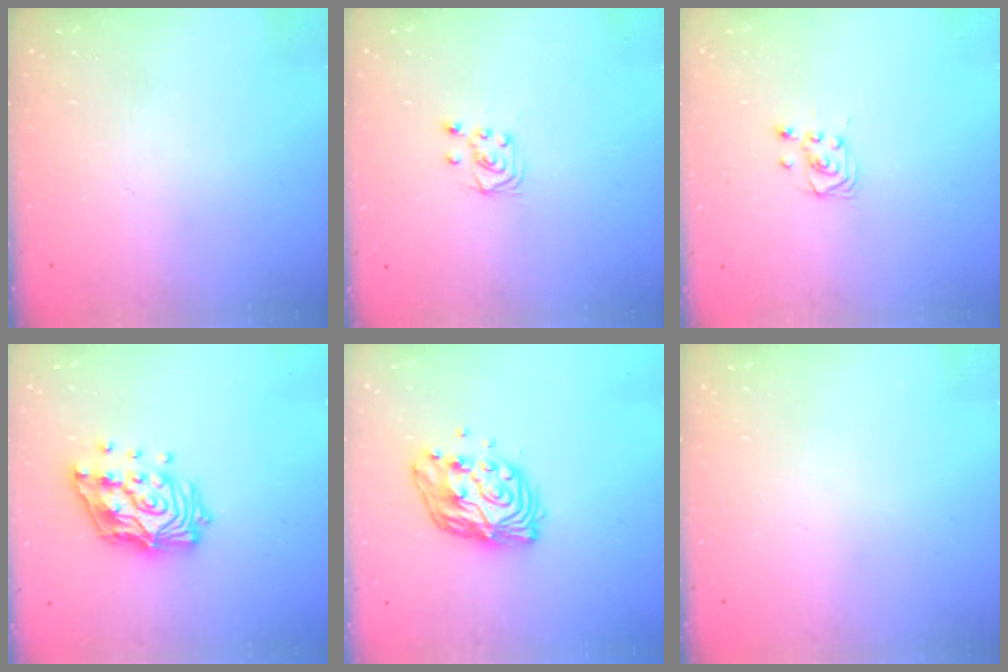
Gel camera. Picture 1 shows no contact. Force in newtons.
{"total": 4.5, "press": 4.5, "slide": 0.5}
{"total": 2.9, "press": 2.9, "slide": 0.4}
{"total": 15.5, "press": 15.4, "slide": 1.8}
{"total": 11.1, "press": 11.1, "slide": 1.1}
{"total": 0.0}